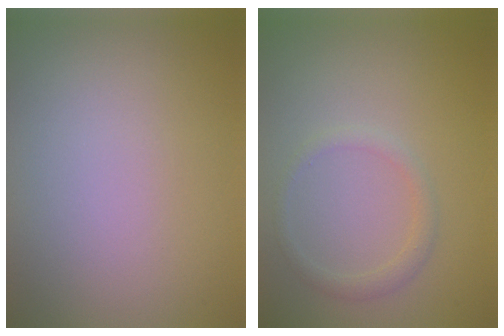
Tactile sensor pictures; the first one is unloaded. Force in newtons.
{"total": 1.4, "press": 1.4, "slide": 0.1}